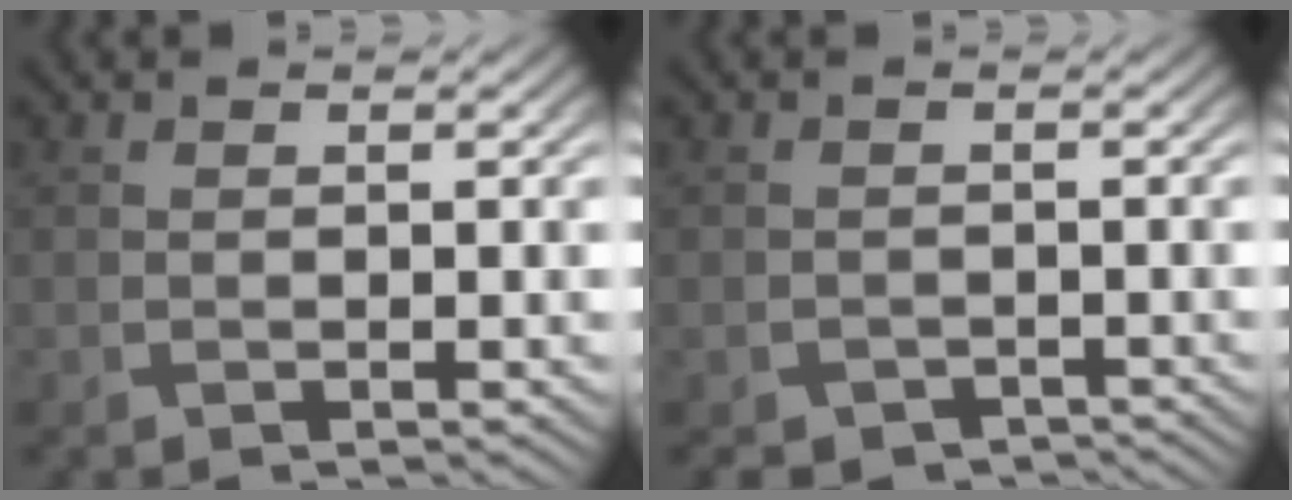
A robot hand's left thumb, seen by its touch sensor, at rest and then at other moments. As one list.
[{"total": 2.4, "force": [-2.0, 1.1, 0.5], "torque": [-0.006, -0.007, -0.034]}]